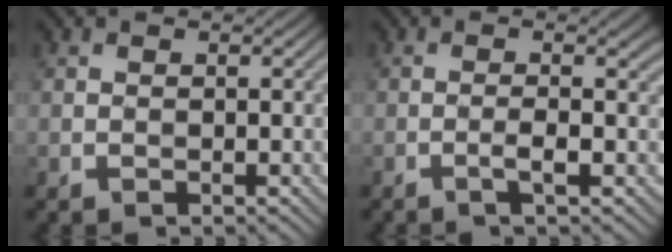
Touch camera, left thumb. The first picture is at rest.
{"total": 3.2, "force": [-0.8, 0.1, 3.1], "torque": [-0.048, 0.010, -0.021]}